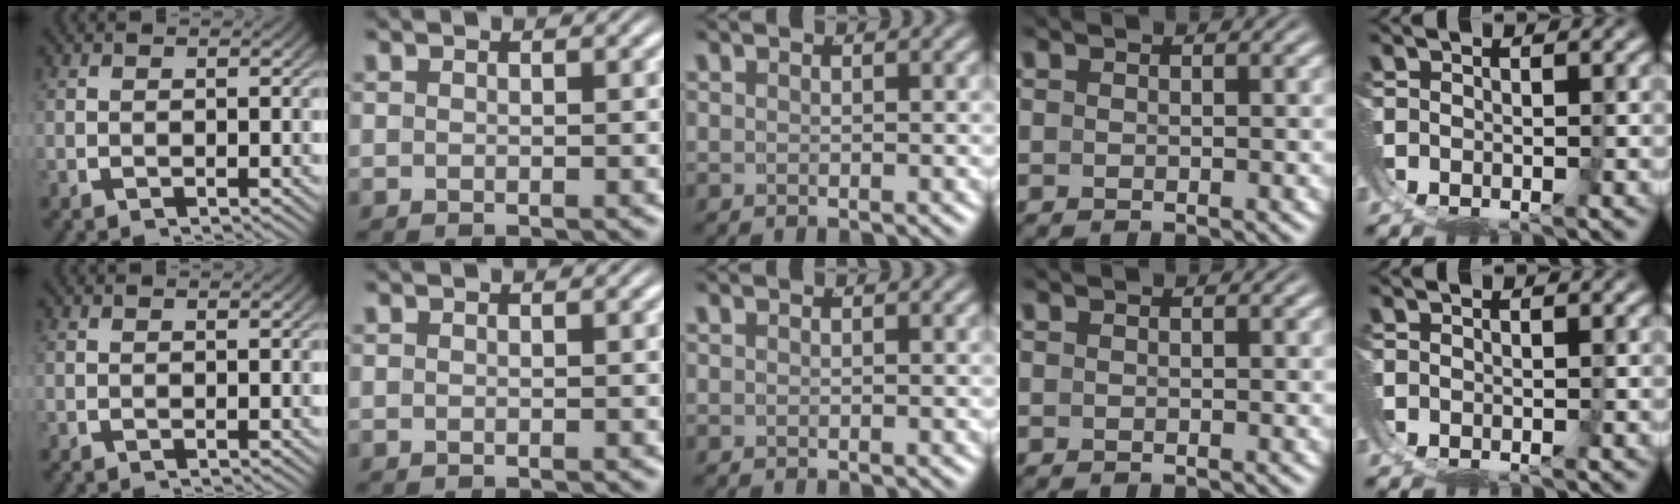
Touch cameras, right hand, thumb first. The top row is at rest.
{}